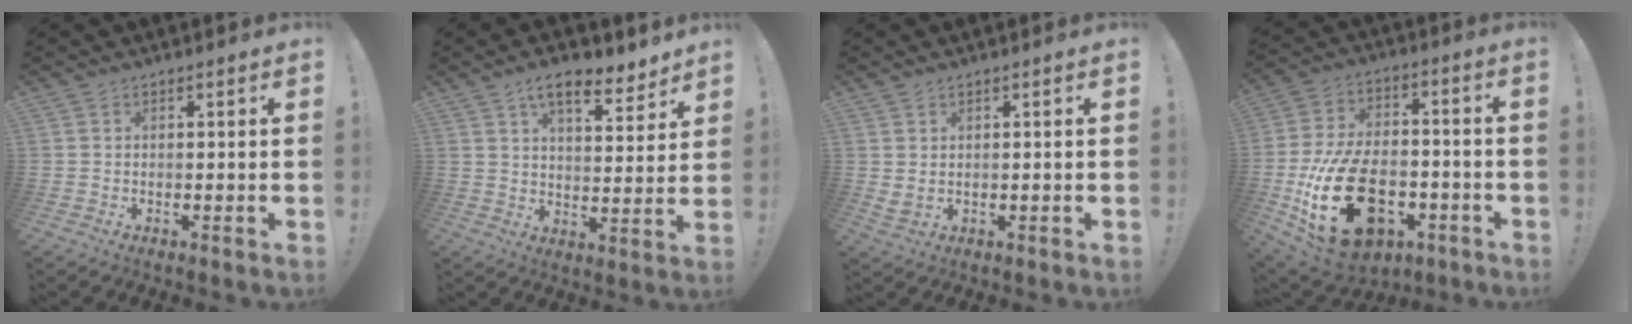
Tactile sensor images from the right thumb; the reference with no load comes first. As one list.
[{"total": 10.7, "force": [7.6, 3.8, 6.5], "torque": [-0.093, -0.047, 0.132]}, {"total": 2.2, "force": [1.4, 0.8, 1.5], "torque": [-0.028, -0.005, 0.026]}, {"total": 25.8, "force": [-7.9, 16.2, 18.5], "torque": [-0.342, 0.055, -0.109]}]